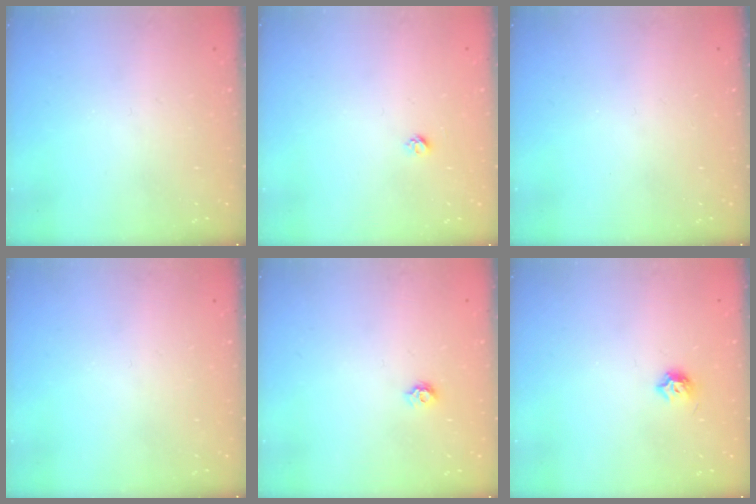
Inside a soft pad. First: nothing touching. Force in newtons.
{"total": 3.6, "press": 3.6, "slide": 0.3}
{"total": 0.0}
{"total": 0.0}
{"total": 5.9, "press": 5.8, "slide": 0.7}
{"total": 5.9, "press": 5.9, "slide": 0.8}